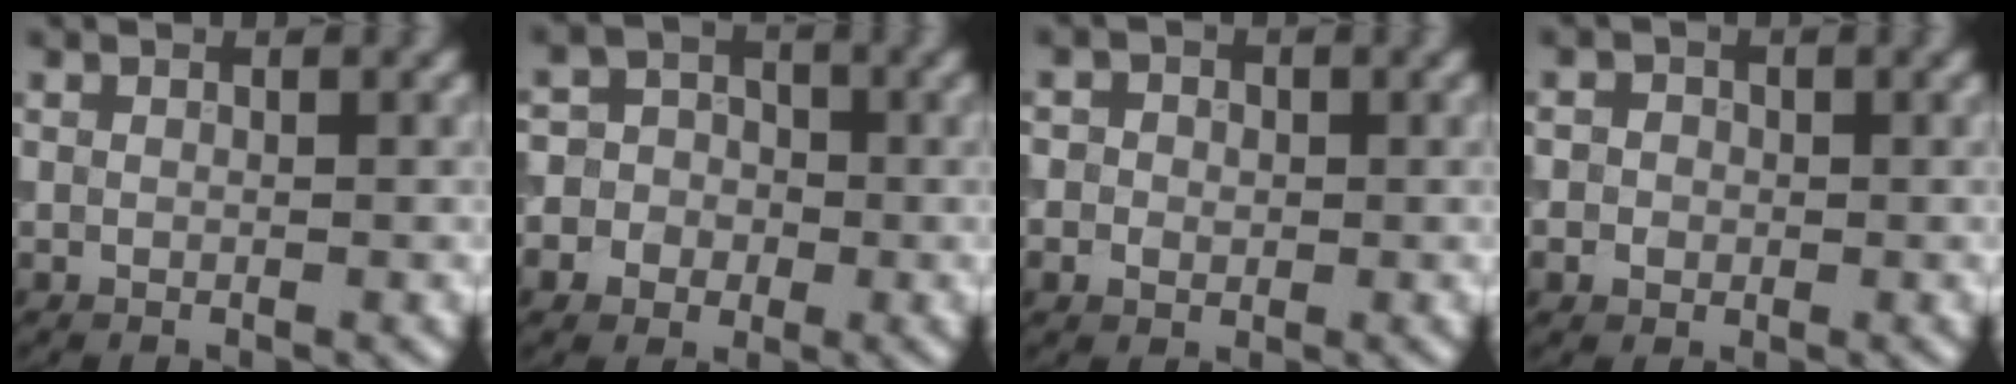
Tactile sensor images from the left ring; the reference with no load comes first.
{"total": 7.8, "force": [-2.2, 7.3, 1.6], "torque": [-0.022, 0.005, -0.071]}
{"total": 3.2, "force": [0.6, 2.9, 1.3], "torque": [-0.002, 0.012, -0.009]}
{"total": 2.4, "force": [0.0, 2.3, 0.8], "torque": [0.009, 0.005, -0.019]}